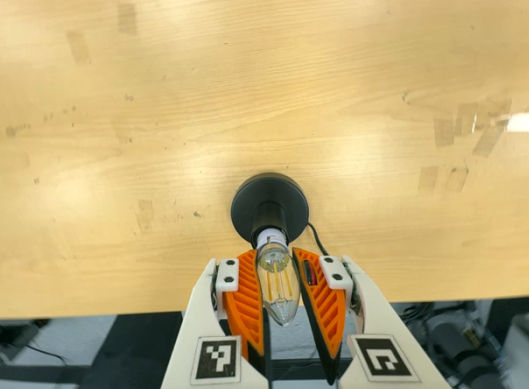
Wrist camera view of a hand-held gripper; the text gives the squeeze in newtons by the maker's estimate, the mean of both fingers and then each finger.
{"total": 14.2, "left": 15.1, "right": 13.4}